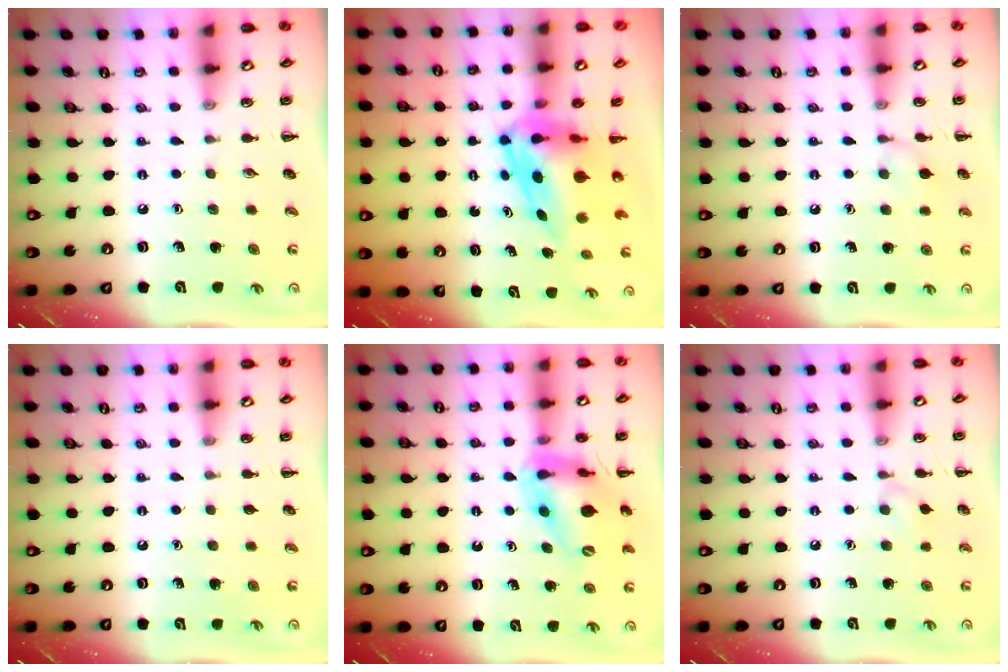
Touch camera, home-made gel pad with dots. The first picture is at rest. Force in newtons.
{"total": 8.4, "press": 8.0, "slide": 2.5}
{"total": 6.2, "press": 5.8, "slide": 2.2}
{"total": 0.6, "press": 0.6, "slide": 0.0}
{"total": 14.3, "press": 13.8, "slide": 4.0}
{"total": 4.8, "press": 4.4, "slide": 1.8}